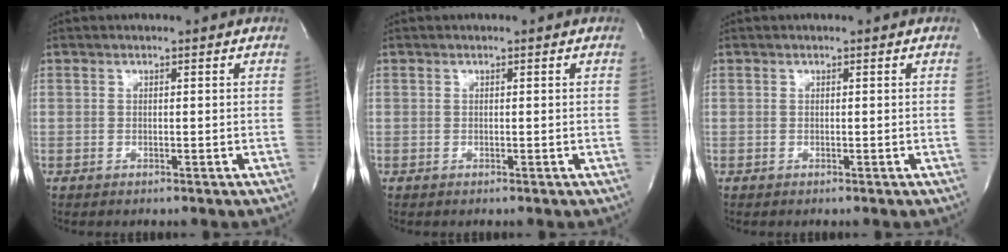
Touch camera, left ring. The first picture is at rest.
{"total": 0.0}
{"total": 0.0}